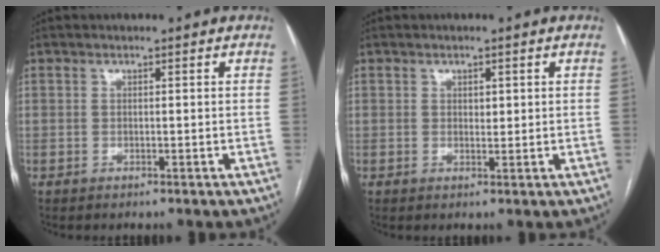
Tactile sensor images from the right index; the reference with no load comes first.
{"total": 1.3, "force": [0.5, 0.7, 1.0], "torque": [-0.014, -0.002, 0.008]}